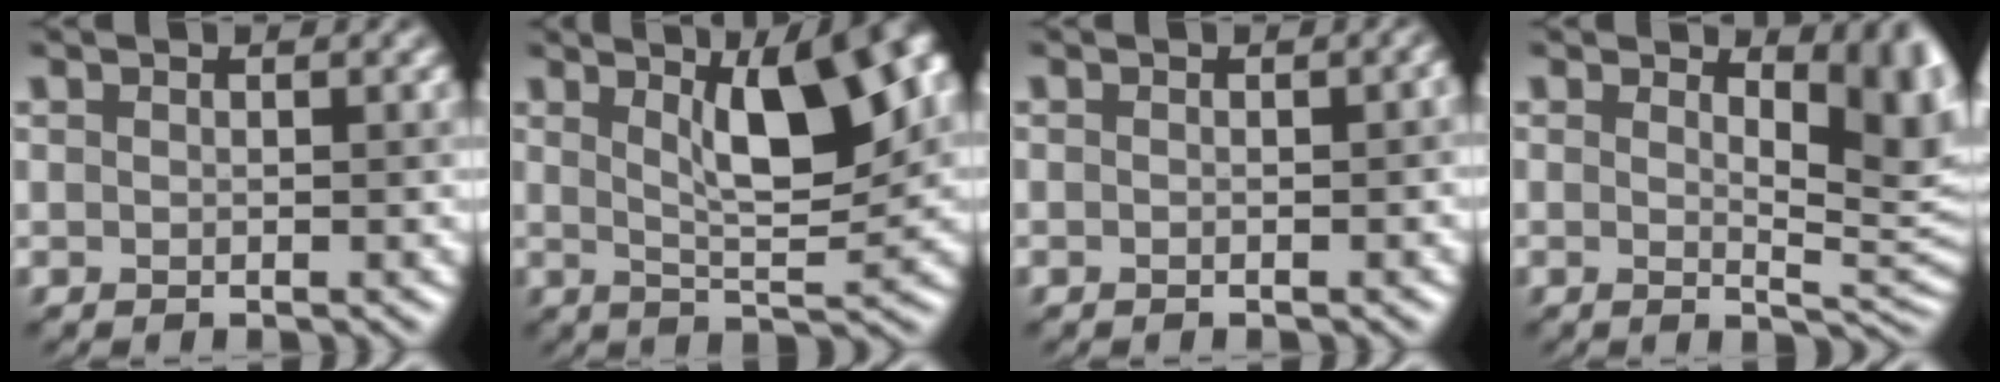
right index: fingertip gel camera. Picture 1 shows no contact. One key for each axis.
{"total": 11.2, "fx": 3.6, "fy": 3.6, "fz": 10.0, "tx": -0.087, "ty": 0.027, "tz": 0.038}
{"total": 1.9, "fx": -0.3, "fy": 0.8, "fz": 1.7, "tx": -0.009, "ty": 0.003, "tz": -0.009}
{"total": 8.4, "fx": 2.3, "fy": 3.7, "fz": 7.2, "tx": -0.045, "ty": 0.002, "tz": 0.027}